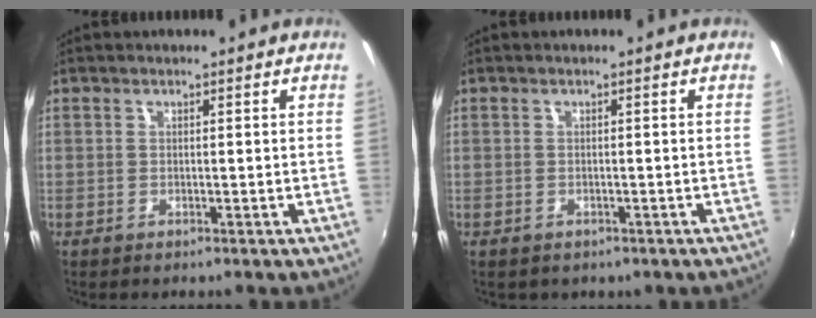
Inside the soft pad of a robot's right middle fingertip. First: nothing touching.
{"total": 1.9, "force": [-1.1, 1.4, 0.8], "torque": [-0.018, -0.005, -0.007]}